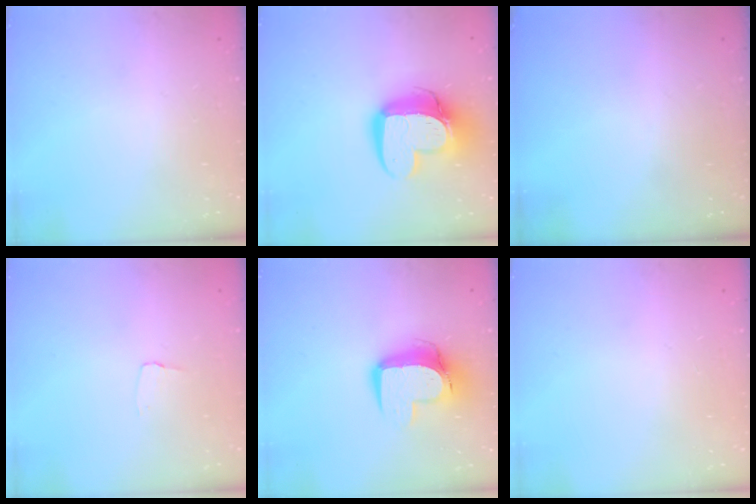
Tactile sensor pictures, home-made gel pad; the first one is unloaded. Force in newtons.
{"total": 14.9, "press": 14.9, "slide": 1.4}
{"total": 0.0}
{"total": 2.6, "press": 2.6, "slide": 0.2}
{"total": 12.2, "press": 12.1, "slide": 1.2}
{"total": 0.0}